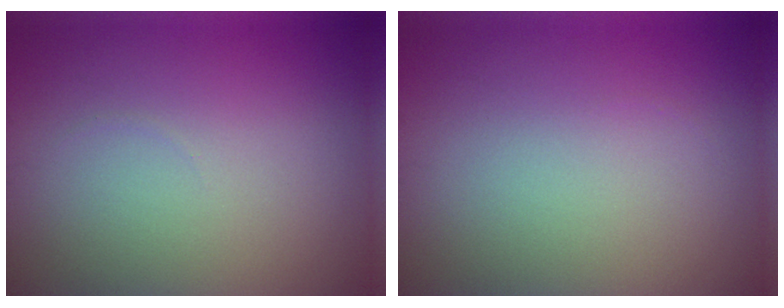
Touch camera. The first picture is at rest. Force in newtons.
{"total": 0.0}